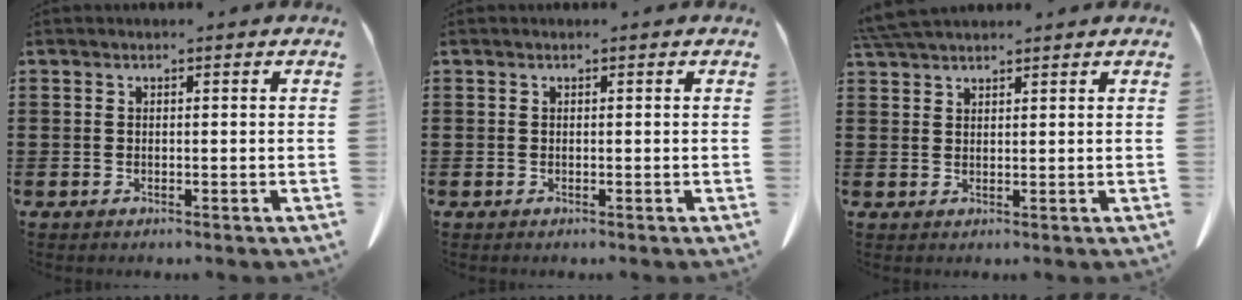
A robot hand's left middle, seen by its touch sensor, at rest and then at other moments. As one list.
[{"total": 0.0}, {"total": 3.7, "force": [3.3, 0.5, 1.4], "torque": [-0.037, -0.002, 0.065]}]